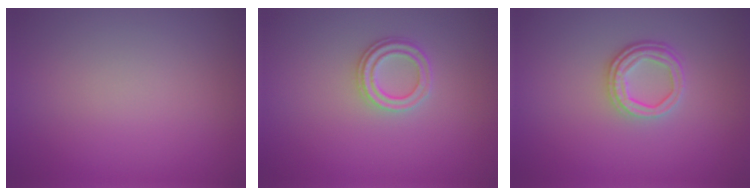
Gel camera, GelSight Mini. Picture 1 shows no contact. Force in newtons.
{"total": 2.3, "press": 2.1, "slide": 1.0}
{"total": 3.1, "press": 2.5, "slide": 1.8}